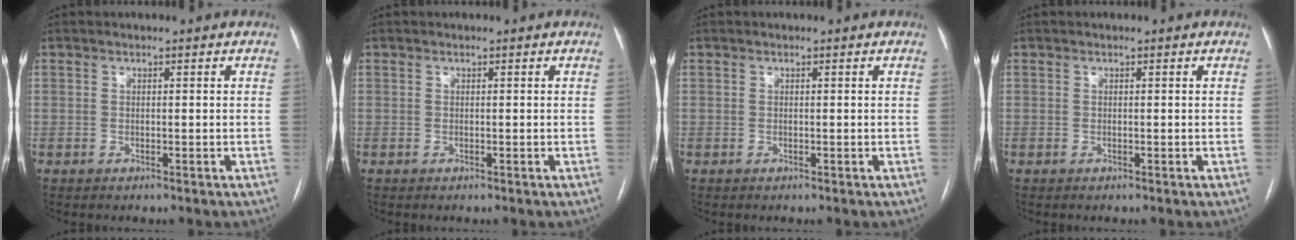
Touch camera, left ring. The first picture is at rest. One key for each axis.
{"total": 0.0}
{"total": 0.0}
{"total": 0.0}